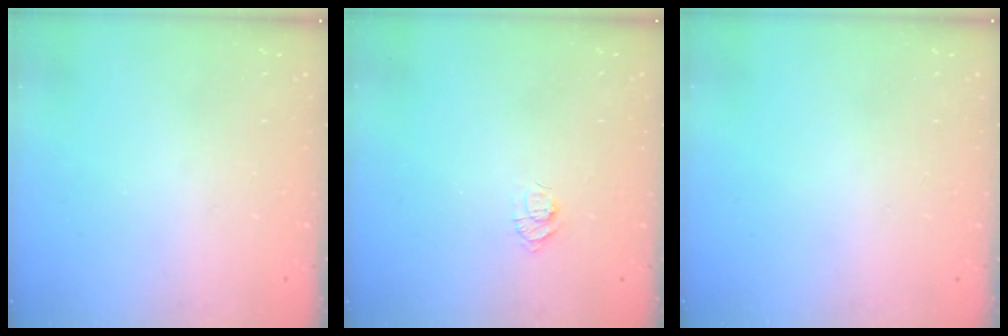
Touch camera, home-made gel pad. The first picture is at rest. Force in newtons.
{"total": 4.7, "press": 4.7, "slide": 0.5}
{"total": 0.0}